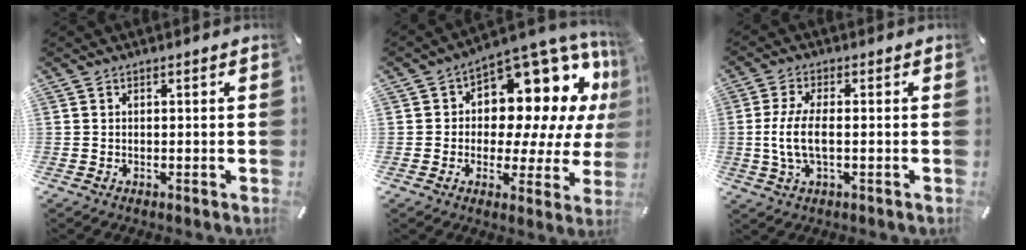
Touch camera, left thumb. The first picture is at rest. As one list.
[{"total": 13.1, "force": [6.2, 8.2, 8.1], "torque": [-0.100, -0.073, 0.103]}, {"total": 7.7, "force": [-0.7, 2.8, 7.2], "torque": [-0.157, -0.011, -0.015]}]